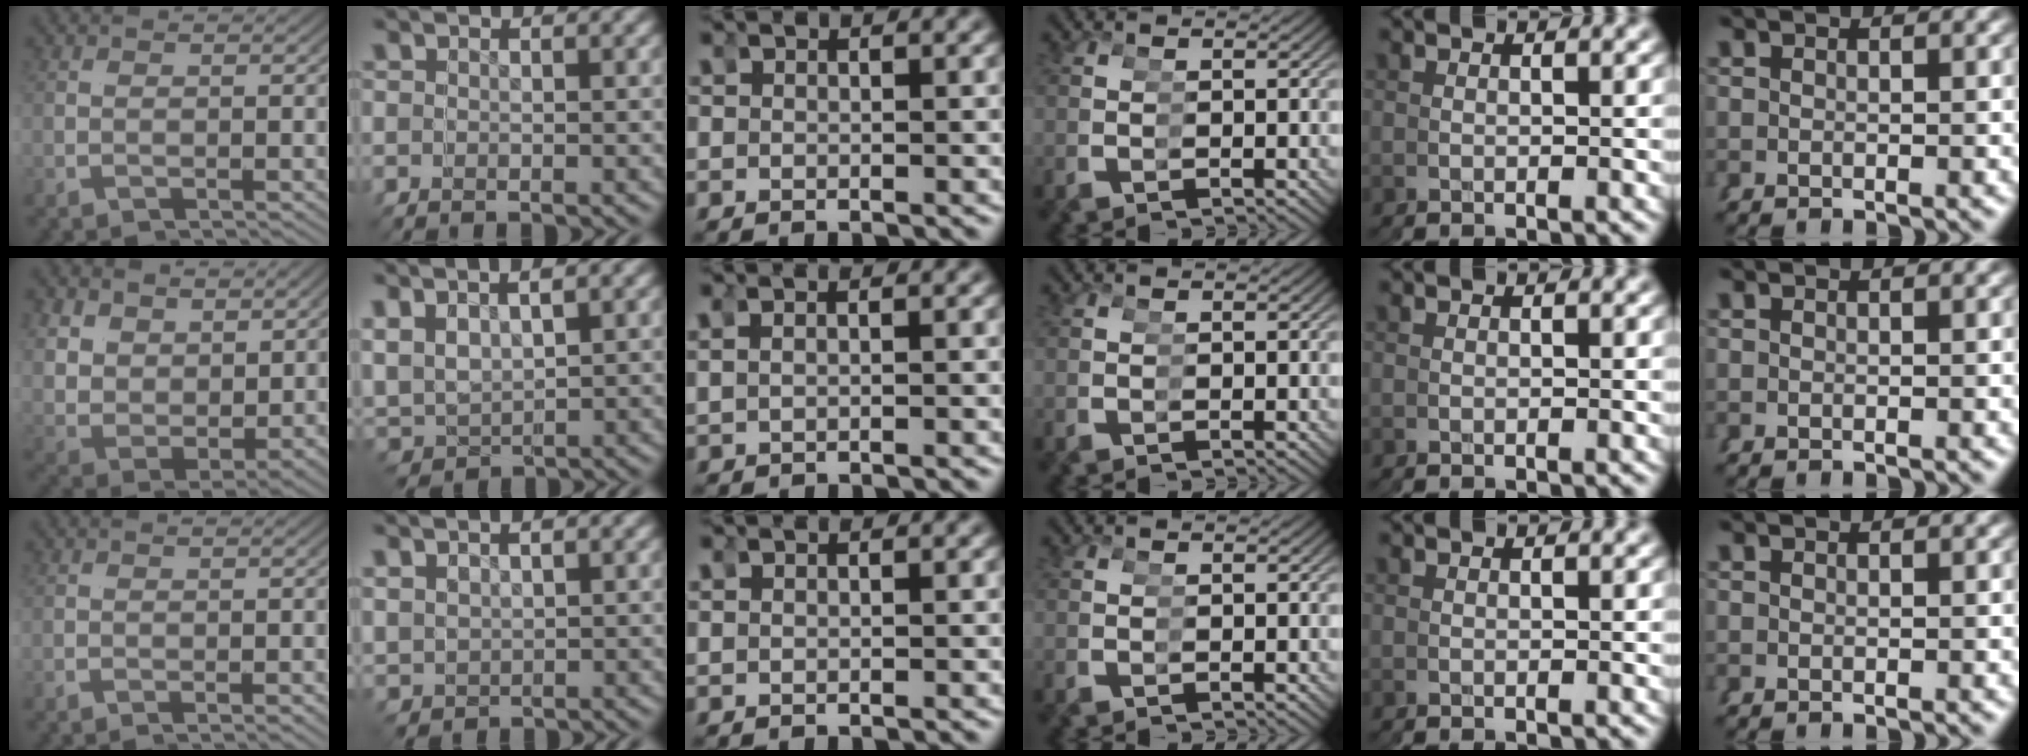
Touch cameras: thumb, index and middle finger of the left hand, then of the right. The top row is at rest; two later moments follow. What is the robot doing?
{"motion": "grasp_and_lifting", "object": "hoodie"}